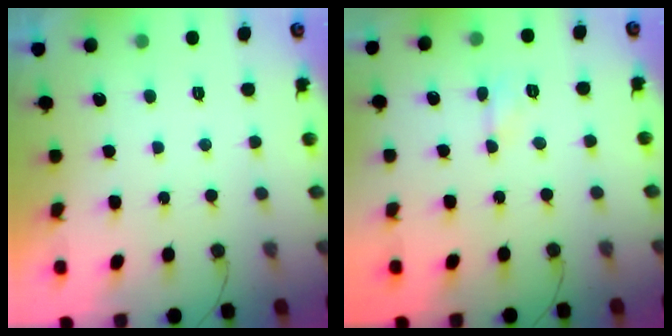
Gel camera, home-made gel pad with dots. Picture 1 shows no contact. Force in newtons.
{"total": 2.9, "press": 2.9, "slide": 0.3}